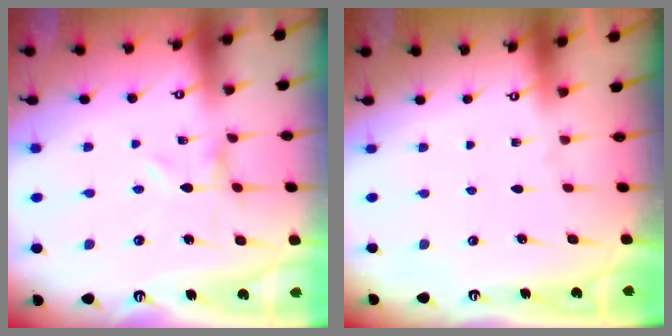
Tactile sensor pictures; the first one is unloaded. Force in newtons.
{"total": 0.0}